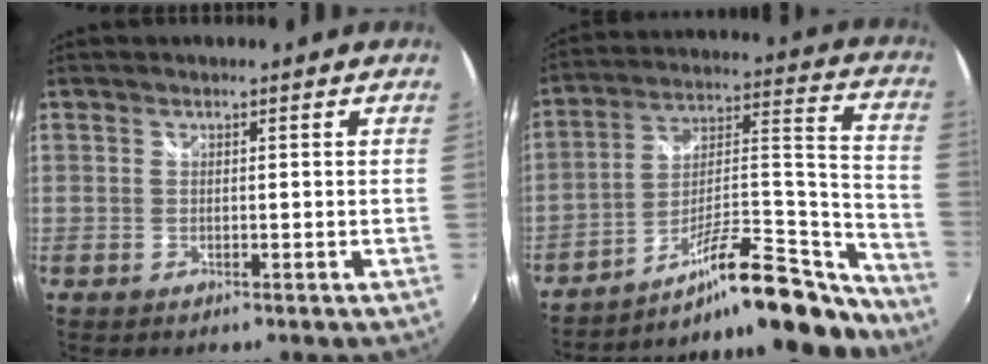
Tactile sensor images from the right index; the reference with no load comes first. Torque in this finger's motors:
{"motor_torque": [0.33, -0.37, 0.27, 0.04]}